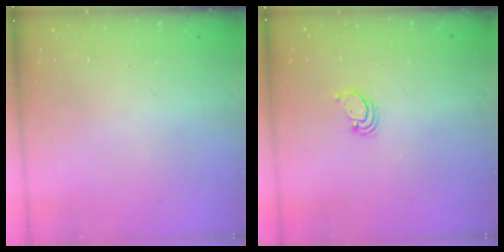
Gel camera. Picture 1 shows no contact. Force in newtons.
{"total": 2.2, "press": 2.2, "slide": 0.2}